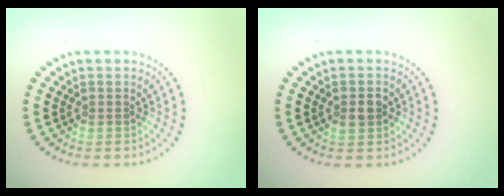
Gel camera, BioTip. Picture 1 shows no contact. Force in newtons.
{"total": 2.2, "press": 2.2, "slide": 0.1}